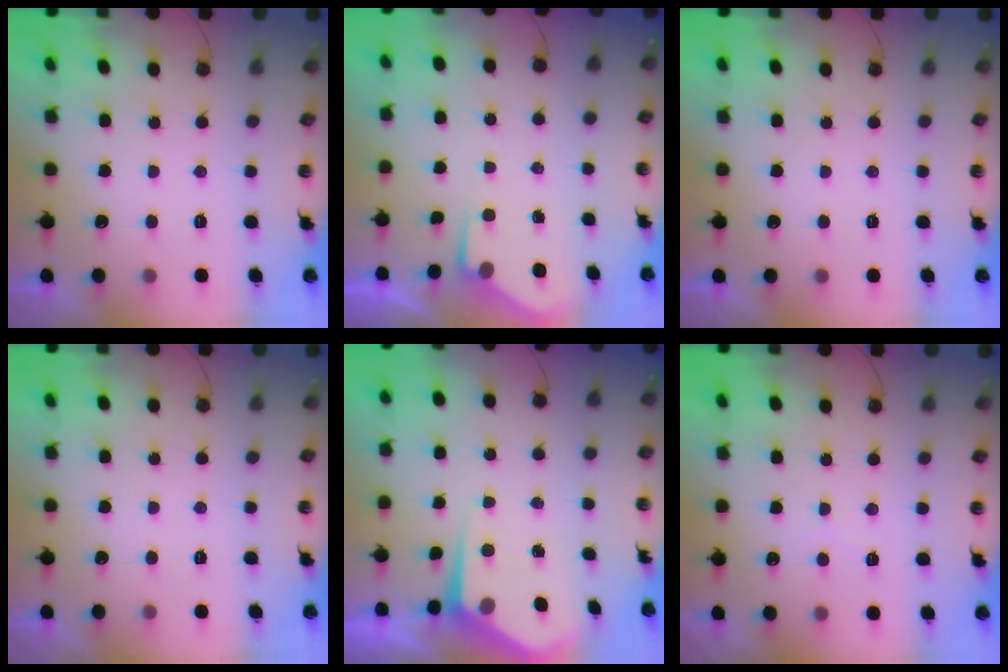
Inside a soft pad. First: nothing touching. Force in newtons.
{"total": 2.7, "press": 2.6, "slide": 0.4}
{"total": 0.0}
{"total": 0.0}
{"total": 4.9, "press": 4.9, "slide": 0.3}
{"total": 4.7, "press": 4.6, "slide": 0.7}